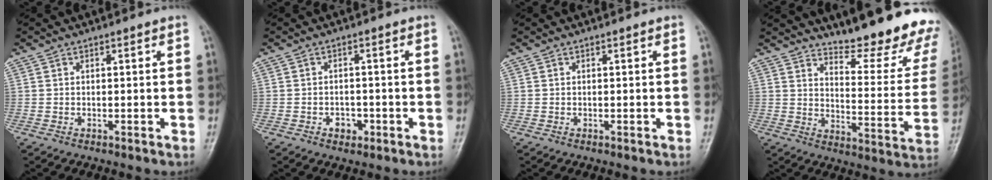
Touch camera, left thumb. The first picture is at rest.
{"total": 2.8, "force": [-1.2, 2.1, 1.3], "torque": [-0.005, 0.009, -0.015]}
{"total": 0.0}
{"total": 20.7, "force": [17.3, 4.7, 10.4], "torque": [-0.105, -0.143, 0.219]}